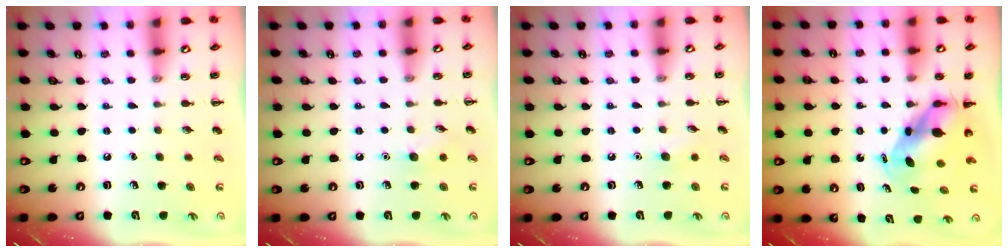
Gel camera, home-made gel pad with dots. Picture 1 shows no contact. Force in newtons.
{"total": 6.4, "press": 6.2, "slide": 1.6}
{"total": 5.5, "press": 5.3, "slide": 1.5}
{"total": 5.8, "press": 5.6, "slide": 1.3}